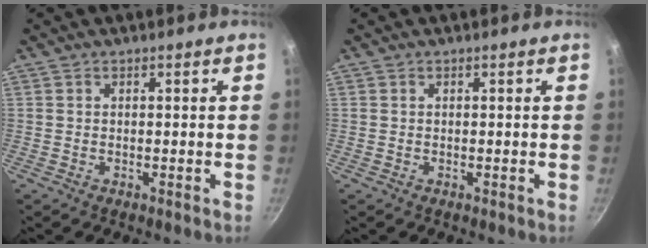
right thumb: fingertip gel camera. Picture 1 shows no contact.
{"total": 0.0}